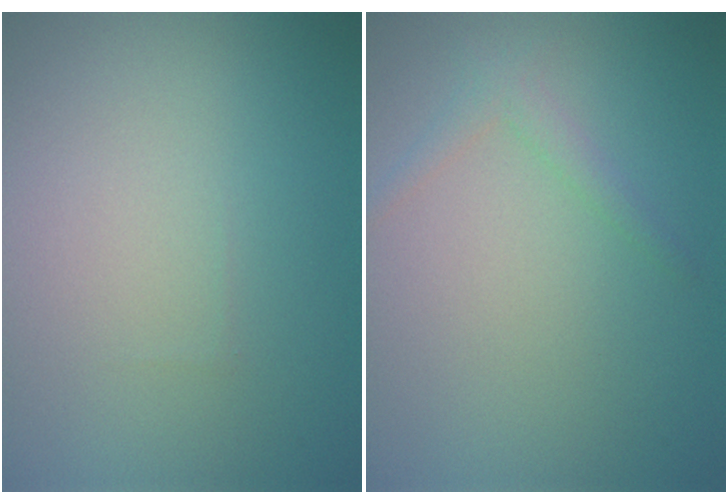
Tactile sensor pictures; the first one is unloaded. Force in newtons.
{"total": 1.3, "press": 1.3, "slide": 0.1}